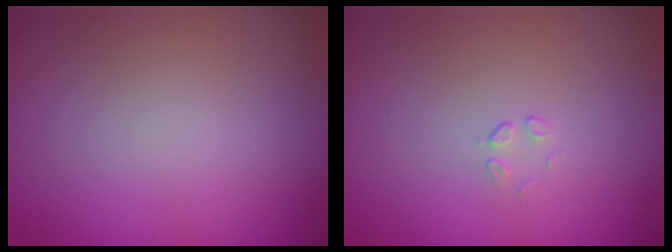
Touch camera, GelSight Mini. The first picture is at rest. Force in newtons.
{"total": 0.5, "press": 0.2, "slide": 0.5}